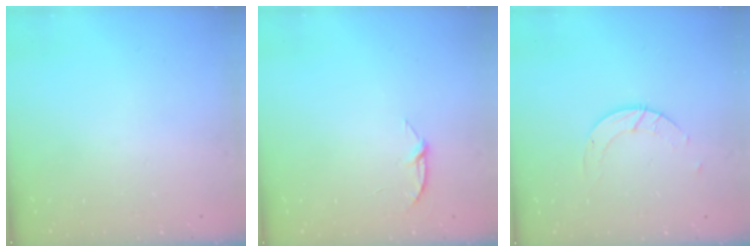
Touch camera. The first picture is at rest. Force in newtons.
{"total": 4.3, "press": 4.3, "slide": 0.4}
{"total": 2.8, "press": 2.8, "slide": 0.3}